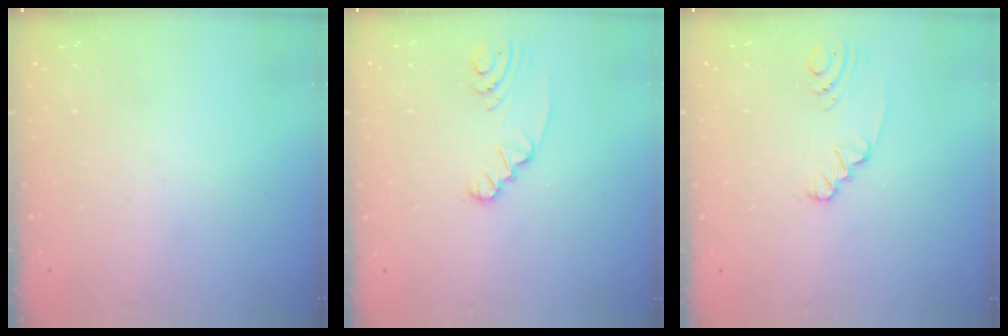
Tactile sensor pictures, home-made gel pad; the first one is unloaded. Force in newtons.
{"total": 2.9, "press": 2.7, "slide": 1.2}
{"total": 2.5, "press": 2.3, "slide": 0.8}